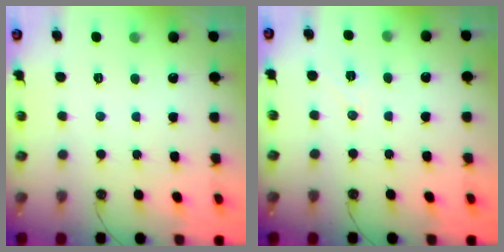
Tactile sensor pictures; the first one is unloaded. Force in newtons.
{"total": 7.0, "press": 5.4, "slide": 4.4}